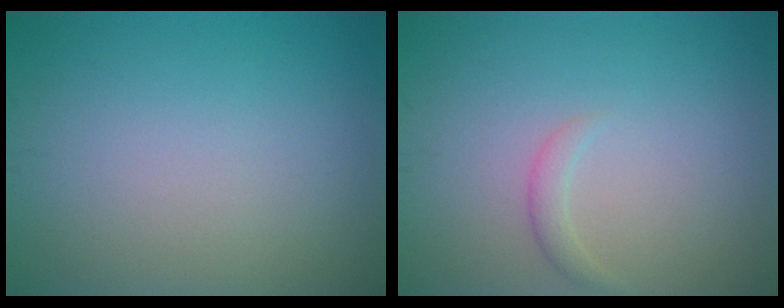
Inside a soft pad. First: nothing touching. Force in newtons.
{"total": 1.1, "press": 1.1, "slide": 0.1}